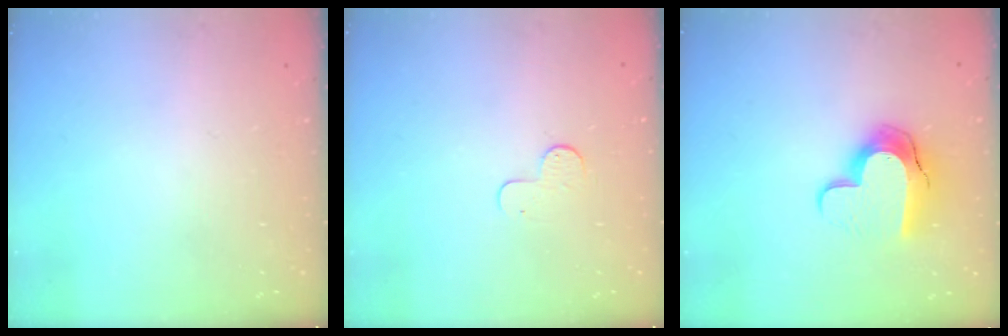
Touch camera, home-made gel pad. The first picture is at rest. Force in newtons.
{"total": 5.0, "press": 5.0, "slide": 0.4}
{"total": 12.7, "press": 12.7, "slide": 0.9}